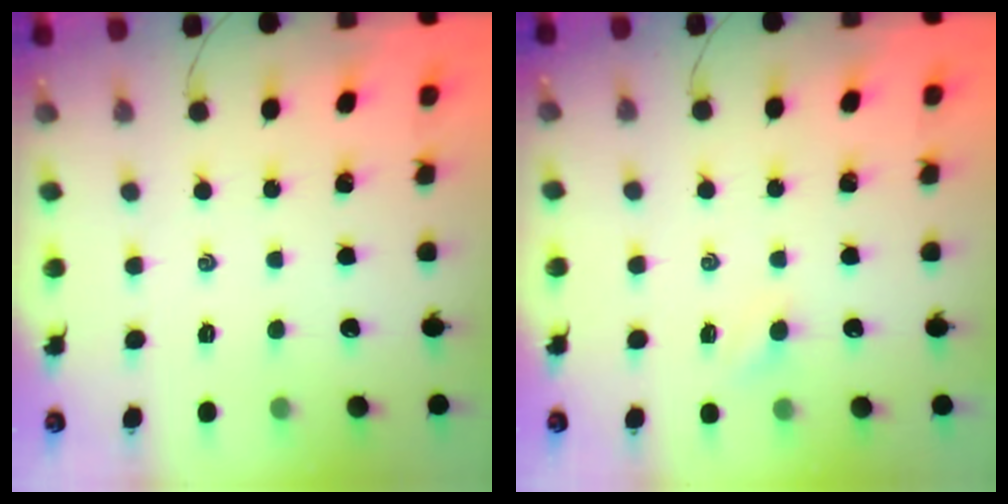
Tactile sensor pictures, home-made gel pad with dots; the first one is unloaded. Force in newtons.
{"total": 3.1, "press": 3.0, "slide": 0.9}